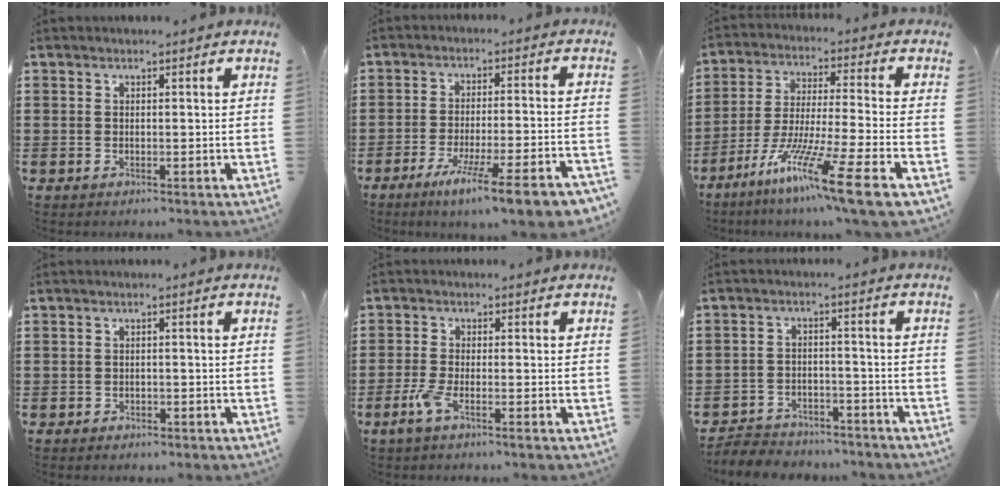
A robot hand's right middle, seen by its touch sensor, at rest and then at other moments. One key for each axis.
{"total": 9.2, "fx": -6.6, "fy": -0.1, "fz": 6.4, "tx": -0.113, "ty": -0.011, "tz": -0.121}
{"total": 12.9, "fx": -9.0, "fy": -0.5, "fz": 9.1, "tx": -0.173, "ty": 0.000, "tz": -0.172}
{"total": 0.8, "fx": -0.7, "fy": 0.4, "fz": 0.1, "tx": -0.005, "ty": 0.000, "tz": -0.016}
{"total": 3.5, "fx": -1.8, "fy": 0.5, "fz": 3.0, "tx": -0.072, "ty": -0.008, "tz": -0.038}
{"total": 4.5, "fx": -4.4, "fy": 0.8, "fz": 0.0, "tx": -0.011, "ty": 0.004, "tz": -0.094}